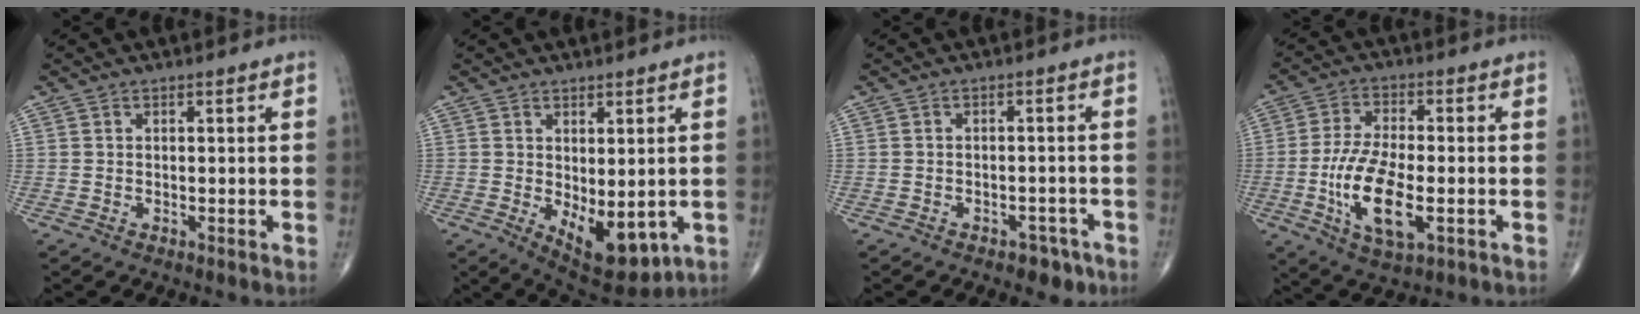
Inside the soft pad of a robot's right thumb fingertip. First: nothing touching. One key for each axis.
{"total": 9.9, "fx": -1.8, "fy": 4.7, "fz": 8.5, "tx": -0.101, "ty": -0.015, "tz": -0.006}
{"total": 3.8, "fx": -2.6, "fy": 2.3, "fz": 1.5, "tx": -0.005, "ty": 0.016, "tz": -0.032}
{"total": 13.3, "fx": -3.2, "fy": 5.6, "fz": 11.6, "tx": -0.222, "ty": 0.002, "tz": -0.055}